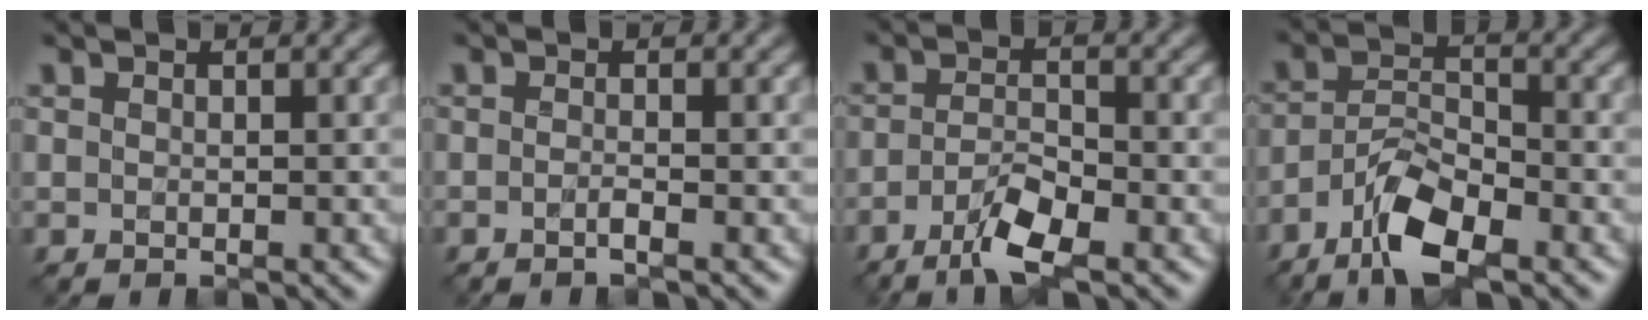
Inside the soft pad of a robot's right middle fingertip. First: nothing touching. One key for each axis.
{"total": 1.1, "fx": -0.6, "fy": 0.2, "fz": 0.9, "tx": -0.013, "ty": -0.003, "tz": -0.015}
{"total": 4.3, "fx": -2.7, "fy": 1.1, "fz": 3.2, "tx": -0.066, "ty": -0.005, "tz": -0.055}
{"total": 6.3, "fx": -4.1, "fy": 2.3, "fz": 4.2, "tx": -0.081, "ty": 0.002, "tz": -0.080}